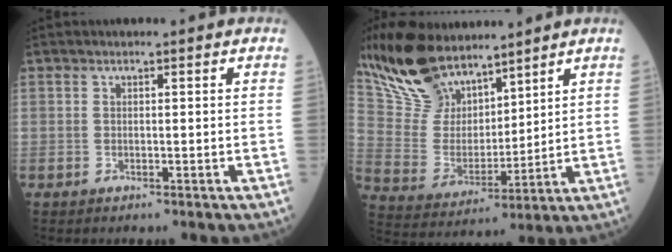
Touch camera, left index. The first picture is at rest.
{"total": 14.5, "force": [11.7, 6.4, 5.7], "torque": [-0.128, 0.027, 0.233]}